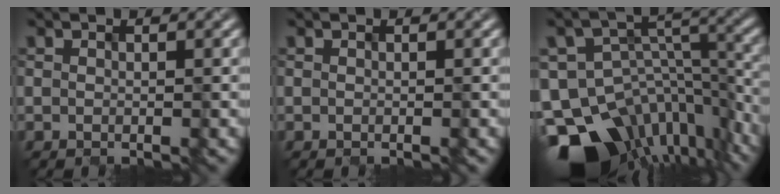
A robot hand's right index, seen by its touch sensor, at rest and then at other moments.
{"total": 0.0}
{"total": 13.4, "force": [-10.0, 6.8, 5.7], "torque": [-0.110, 0.015, -0.139]}